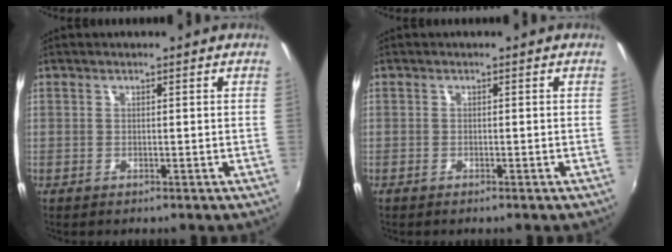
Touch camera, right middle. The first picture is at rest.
{"total": 0.6, "force": [-0.6, 0.1, 0.2], "torque": [-0.004, -0.002, -0.012]}